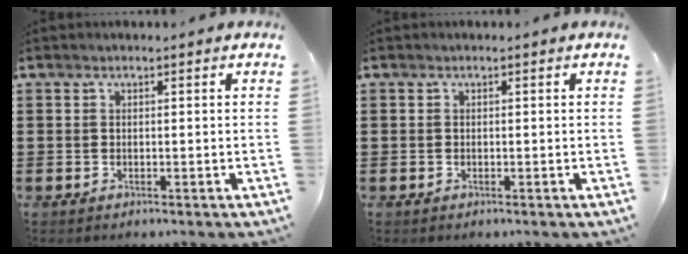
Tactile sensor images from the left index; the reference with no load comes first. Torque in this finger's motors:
{"motor_torque": [0.44, 0.41, 0.04, 0.01]}